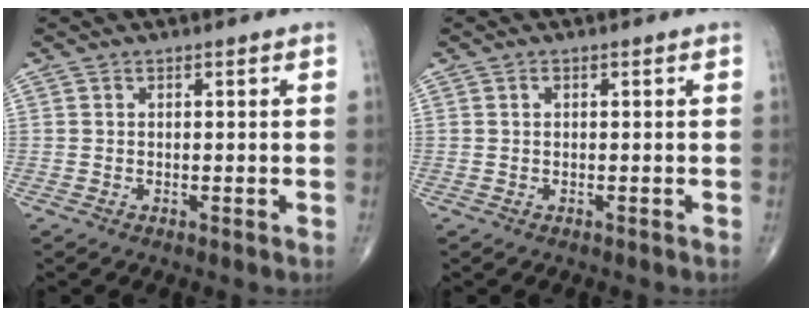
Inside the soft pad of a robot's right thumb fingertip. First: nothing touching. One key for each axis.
{"total": 0.7, "fx": 0.2, "fy": 0.4, "fz": 0.6, "tx": -0.011, "ty": 0.004, "tz": 0.005}